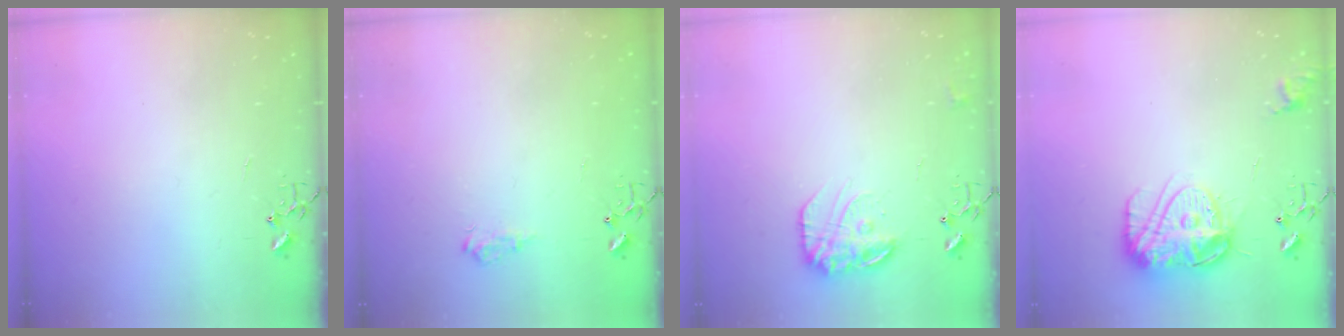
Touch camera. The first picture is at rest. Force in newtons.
{"total": 7.4, "press": 7.4, "slide": 0.9}
{"total": 14.8, "press": 14.8, "slide": 0.8}
{"total": 14.7, "press": 14.7, "slide": 1.0}